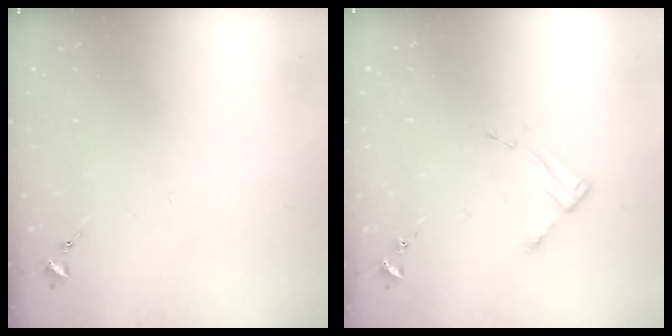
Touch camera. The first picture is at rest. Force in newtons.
{"total": 2.6, "press": 2.6, "slide": 0.4}